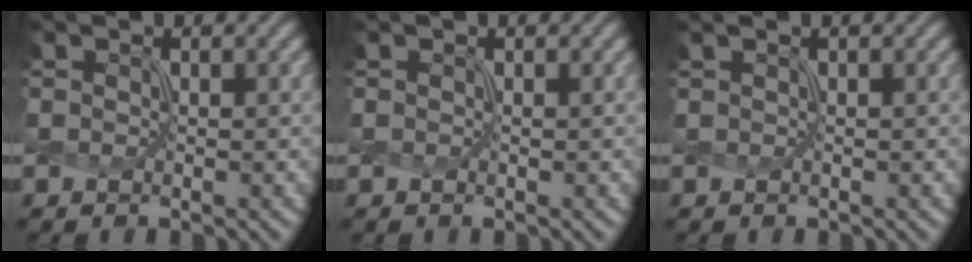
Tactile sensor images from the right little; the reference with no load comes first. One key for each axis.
{"total": 0.0}
{"total": 1.6, "fx": 1.0, "fy": 0.7, "fz": 1.0, "tx": -0.003, "ty": 0.001, "tz": -0.005}